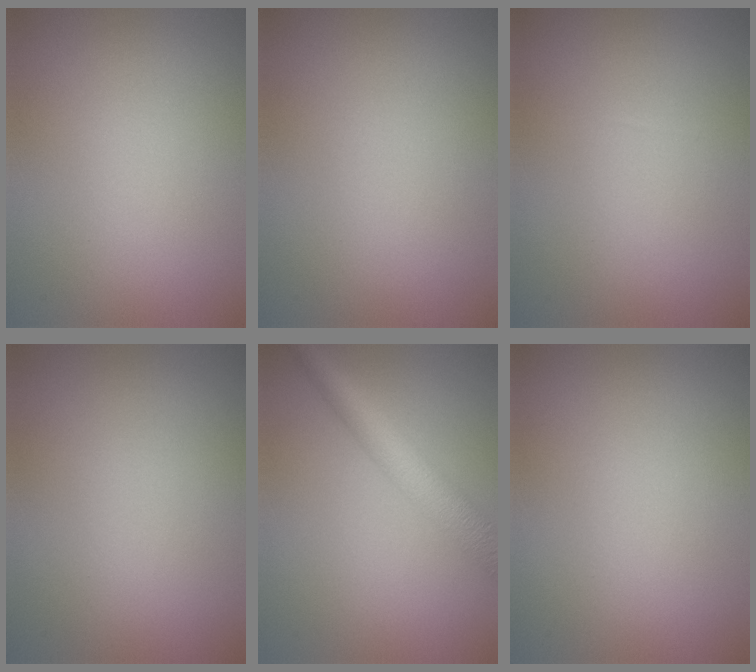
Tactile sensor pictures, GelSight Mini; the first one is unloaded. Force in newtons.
{"total": 0.0}
{"total": 0.0}
{"total": 0.0}
{"total": 5.0, "press": 5.0, "slide": 0.1}
{"total": 0.0}